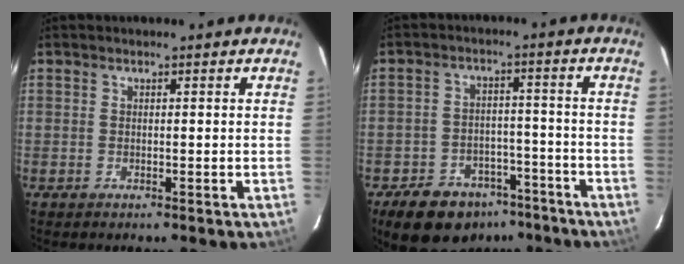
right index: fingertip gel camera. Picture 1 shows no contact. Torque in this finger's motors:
{"motor_torque": [1.20, -0.92, 0.08, 0.00]}